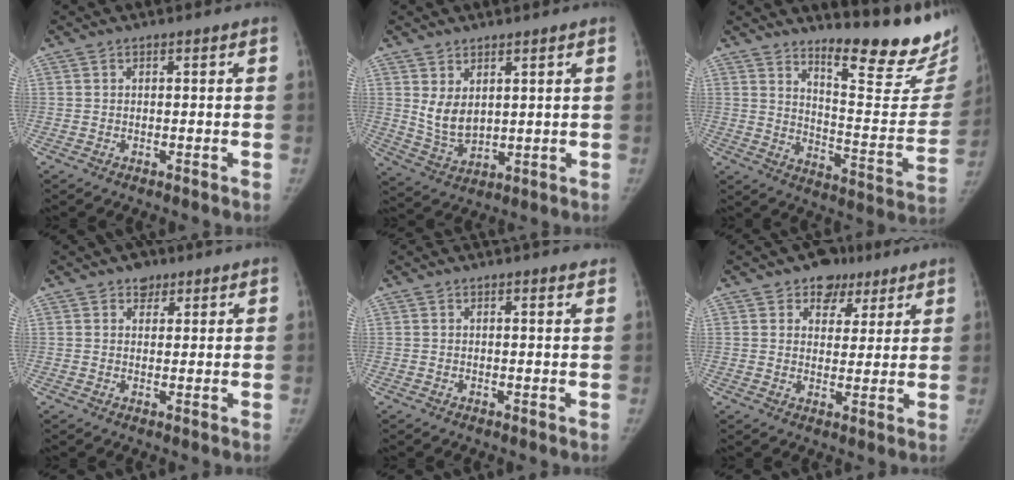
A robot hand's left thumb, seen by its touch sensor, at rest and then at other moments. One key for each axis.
{"total": 6.3, "fx": 2.3, "fy": 3.9, "fz": 4.4, "tx": -0.067, "ty": -0.024, "tz": 0.059}
{"total": 19.9, "fx": 16.8, "fy": 3.6, "fz": 10.1, "tx": -0.104, "ty": -0.172, "tz": 0.231}
{"total": 3.0, "fx": 2.0, "fy": 2.1, "fz": 0.8, "tx": 0.008, "ty": -0.009, "tz": 0.025}
{"total": 1.3, "fx": 1.1, "fy": 0.2, "fz": 0.7, "tx": -0.006, "ty": -0.005, "tz": 0.014}
{"total": 7.2, "fx": 4.5, "fy": 5.3, "fz": 1.8, "tx": 0.017, "ty": -0.015, "tz": 0.064}